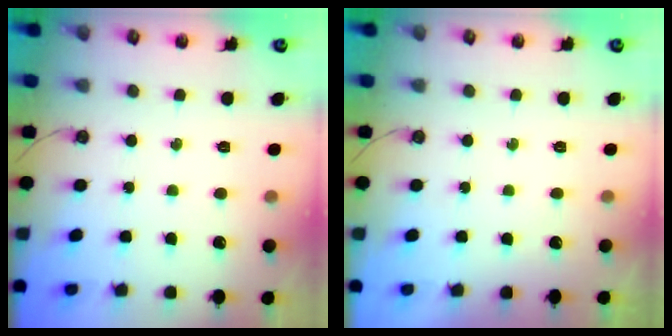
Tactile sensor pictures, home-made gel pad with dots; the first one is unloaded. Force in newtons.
{"total": 11.8, "press": 1.8, "slide": 11.7}